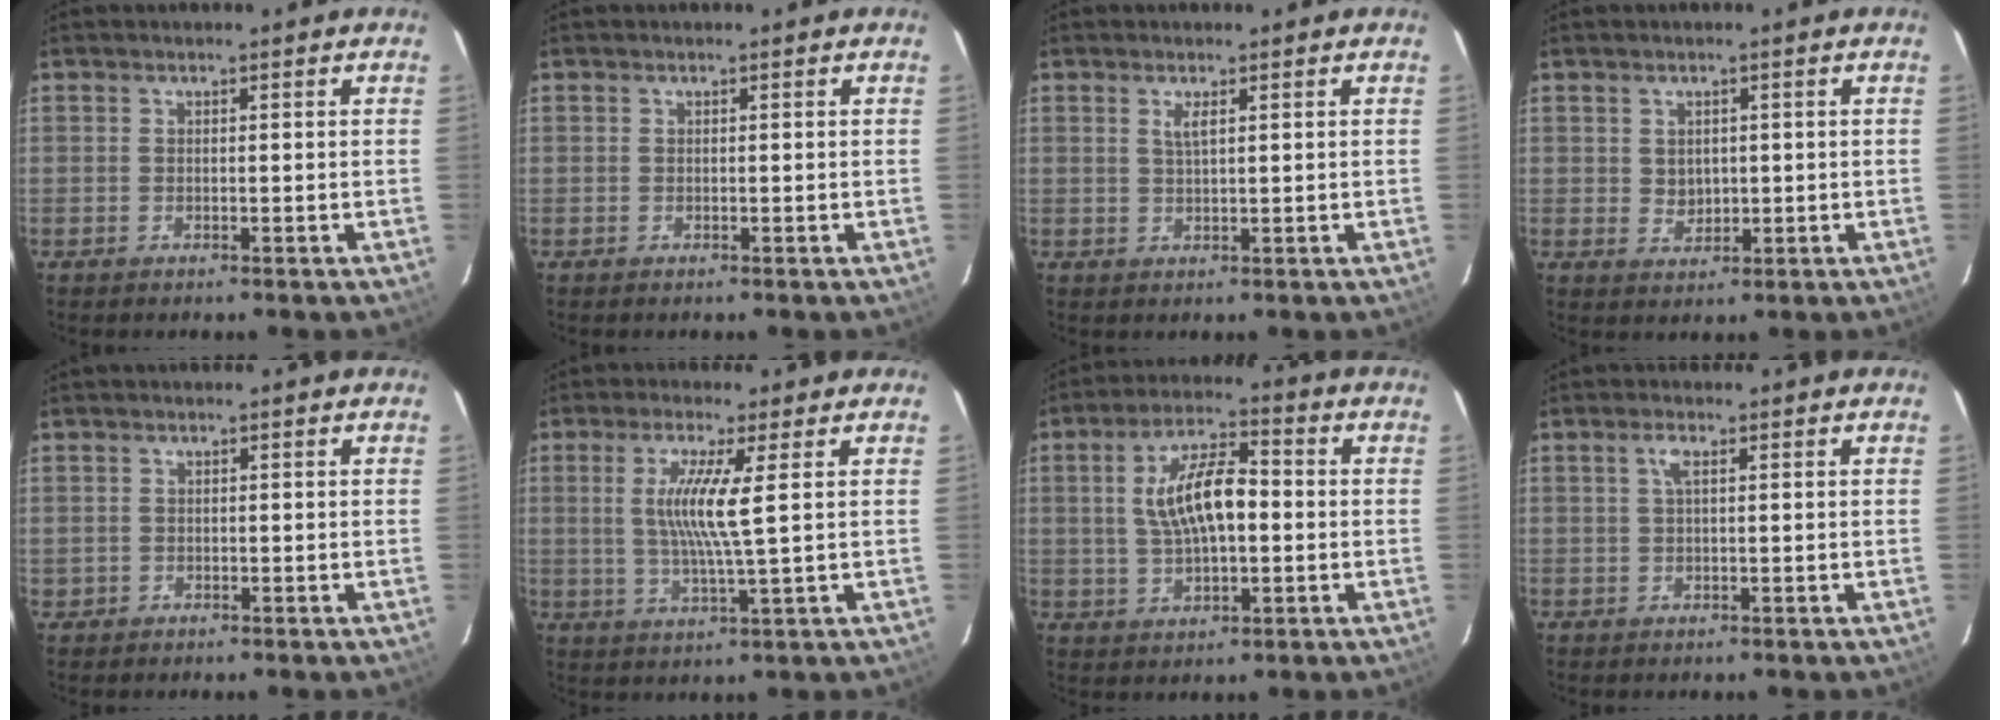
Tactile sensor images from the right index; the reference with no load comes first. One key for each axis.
{"total": 0.0}
{"total": 1.8, "fx": 0.9, "fy": 0.3, "fz": 1.5, "tx": -0.026, "ty": 0.002, "tz": 0.016}
{"total": 2.5, "fx": 0.3, "fy": 2.3, "fz": 1.1, "tx": -0.015, "ty": 0.002, "tz": 0.010}
{"total": 1.2, "fx": -0.2, "fy": 1.2, "fz": -0.1, "tx": 0.000, "ty": 0.003, "tz": 0.000}
{"total": 7.5, "fx": 1.5, "fy": -0.5, "fz": 7.3, "tx": -0.140, "ty": -0.011, "tz": 0.029}
{"total": 10.9, "fx": 0.5, "fy": 4.4, "fz": 10.0, "tx": -0.190, "ty": 0.014, "tz": 0.014}
{"total": 1.8, "fx": 0.6, "fy": 0.4, "fz": 1.7, "tx": -0.034, "ty": 0.005, "tz": 0.010}